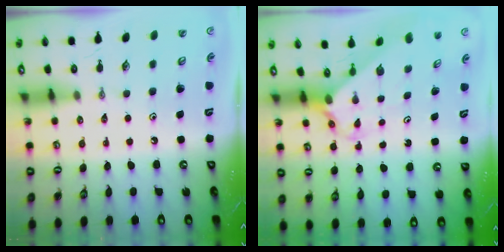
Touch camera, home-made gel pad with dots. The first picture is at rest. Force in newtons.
{"total": 2.3, "press": 2.3, "slide": 0.2}